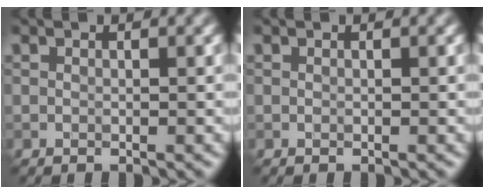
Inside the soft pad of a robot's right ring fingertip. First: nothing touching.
{"total": 0.0}